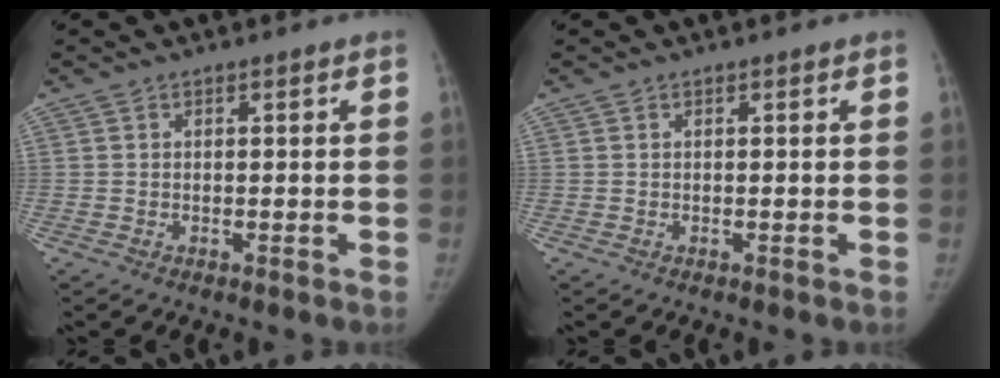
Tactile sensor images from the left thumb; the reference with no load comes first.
{"total": 0.0}